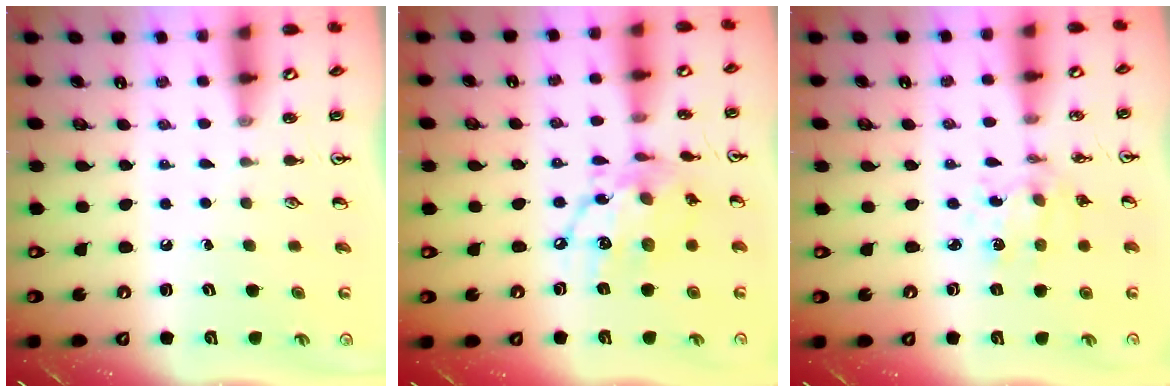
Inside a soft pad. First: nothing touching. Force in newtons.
{"total": 15.2, "press": 15.2, "slide": 0.9}
{"total": 2.4, "press": 2.4, "slide": 0.5}